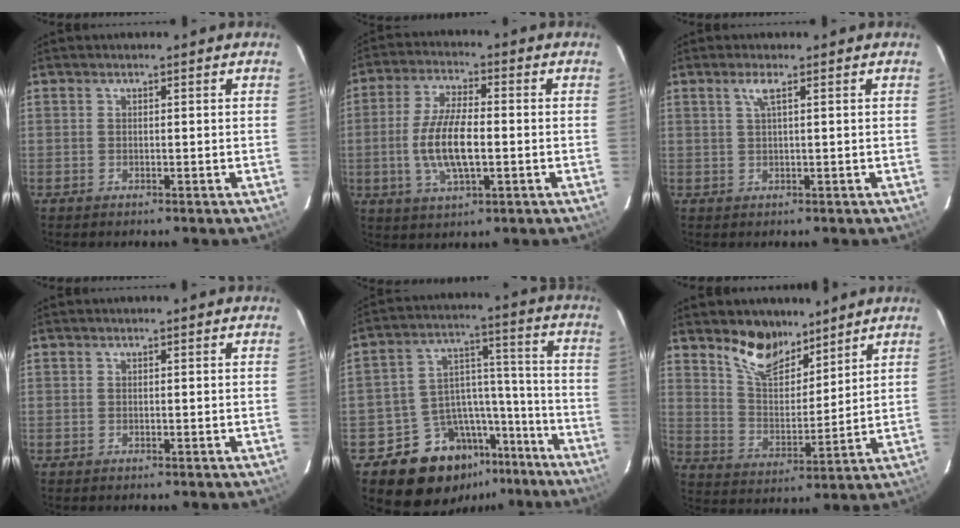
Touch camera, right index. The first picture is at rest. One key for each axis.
{"total": 10.5, "fx": -1.6, "fy": 3.7, "fz": 9.7, "tx": -0.198, "ty": -0.002, "tz": -0.030}
{"total": 1.9, "fx": 0.8, "fy": -0.2, "fz": 1.7, "tx": -0.031, "ty": -0.002, "tz": 0.018}
{"total": 0.0}
{"total": 16.7, "fx": -12.1, "fy": 10.5, "fz": 4.7, "tx": -0.086, "ty": 0.066, "tz": -0.162}
{"total": 10.7, "fx": 8.3, "fy": 4.9, "fz": 4.7, "tx": -0.083, "ty": -0.006, "tz": 0.155}